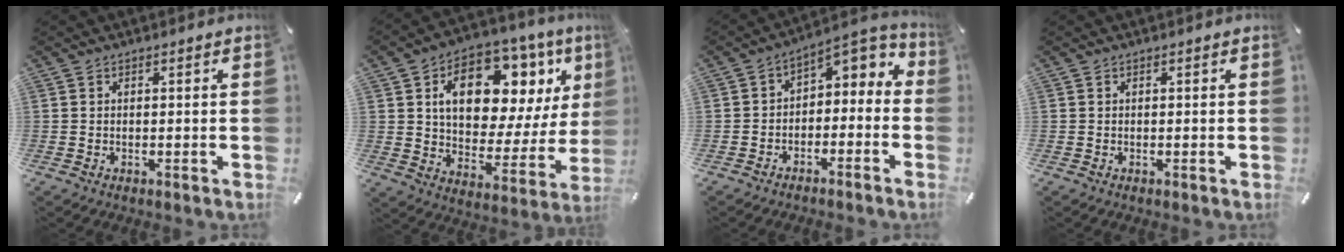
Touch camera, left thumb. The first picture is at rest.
{"total": 17.6, "force": [8.2, 11.0, 11.0], "torque": [-0.169, -0.043, 0.141]}
{"total": 3.9, "force": [-0.1, 3.4, 1.9], "torque": [-0.025, -0.009, -0.010]}
{"total": 0.0}